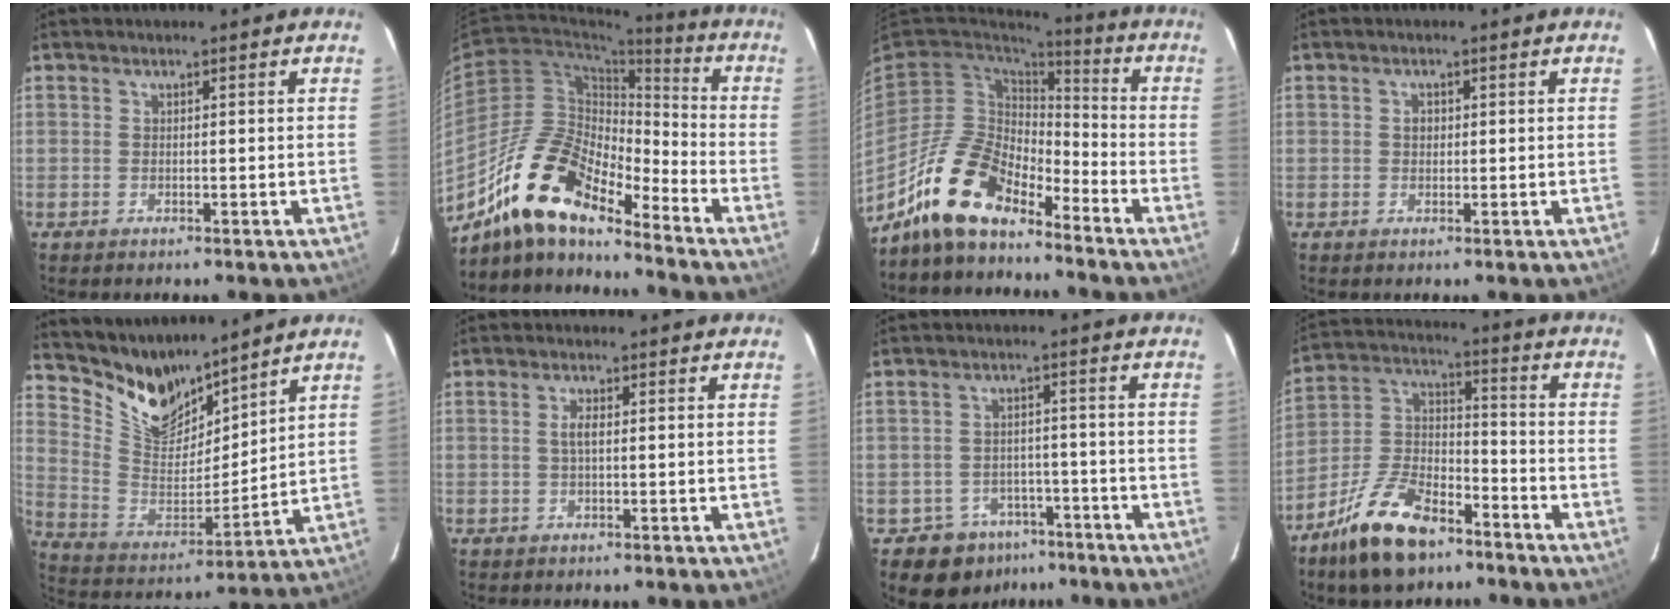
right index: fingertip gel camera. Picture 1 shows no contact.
{"total": 17.0, "force": [-13.0, 5.2, 9.6], "torque": [-0.174, -0.006, -0.254]}
{"total": 14.3, "force": [-11.3, 5.4, 7.0], "torque": [-0.142, 0.004, -0.219]}
{"total": 1.4, "force": [0.1, 1.2, 0.7], "torque": [-0.010, 0.005, 0.002]}
{"total": 12.9, "force": [11.1, 5.1, 4.1], "torque": [-0.094, -0.011, 0.222]}
{"total": 2.0, "force": [0.1, 0.6, 1.9], "torque": [-0.038, 0.003, 0.001]}
{"total": 7.7, "force": [-5.0, 5.7, 1.1], "torque": [-0.030, 0.028, -0.059]}
{"total": 15.9, "force": [-10.4, 7.7, 9.4], "torque": [-0.201, 0.019, -0.187]}